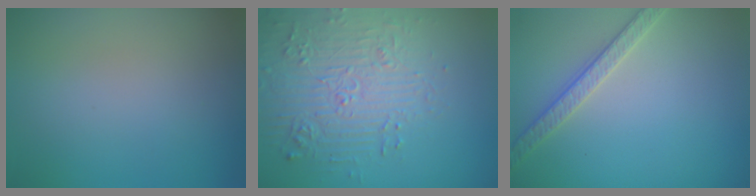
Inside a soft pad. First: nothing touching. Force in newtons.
{"total": 4.6, "press": 4.2, "slide": 1.9}
{"total": 2.7, "press": 2.7, "slide": 0.1}